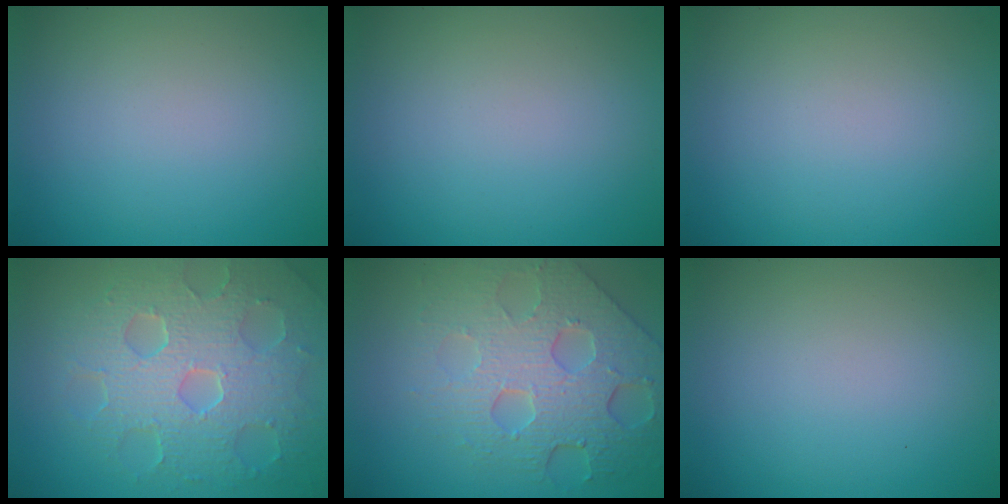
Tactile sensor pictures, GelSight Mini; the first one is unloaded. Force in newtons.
{"total": 0.0}
{"total": 0.0}
{"total": 8.6, "press": 6.0, "slide": 6.1}
{"total": 7.8, "press": 5.6, "slide": 5.5}
{"total": 0.0}